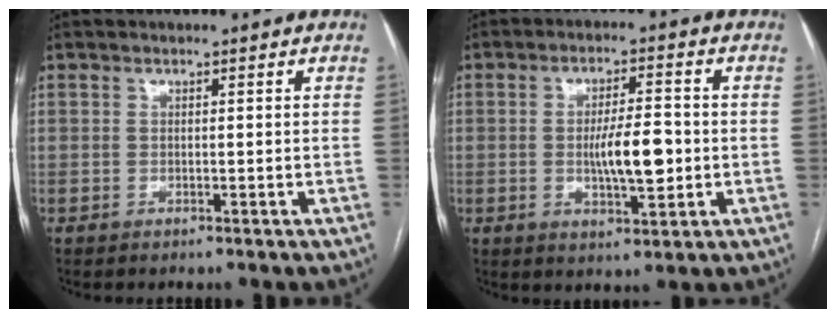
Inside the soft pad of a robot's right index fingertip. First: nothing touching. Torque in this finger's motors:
{"motor_torque": [0.27, -0.08, 0.21, 0.05]}